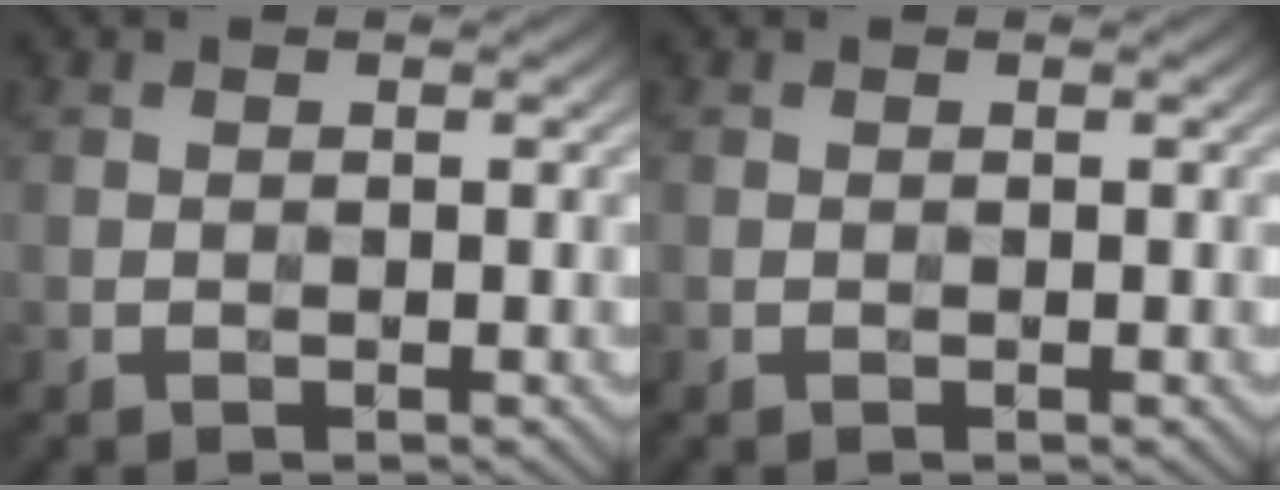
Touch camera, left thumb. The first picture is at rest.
{"total": 0.0}